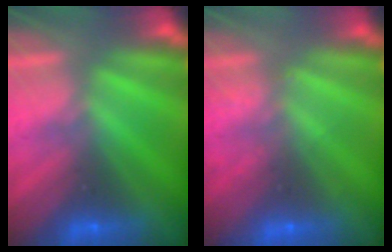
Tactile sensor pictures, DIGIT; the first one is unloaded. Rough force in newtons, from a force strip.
{"total": 2.1}